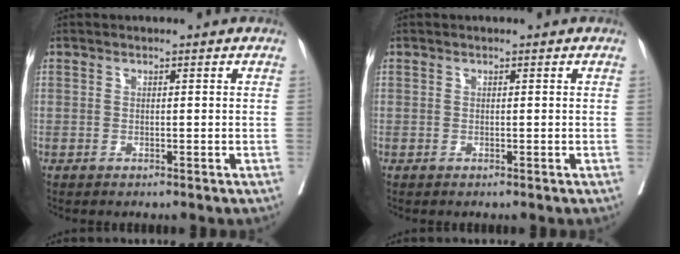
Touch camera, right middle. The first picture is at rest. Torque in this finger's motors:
{"motor_torque": [-0.02, 0.00, -0.01, 0.00]}